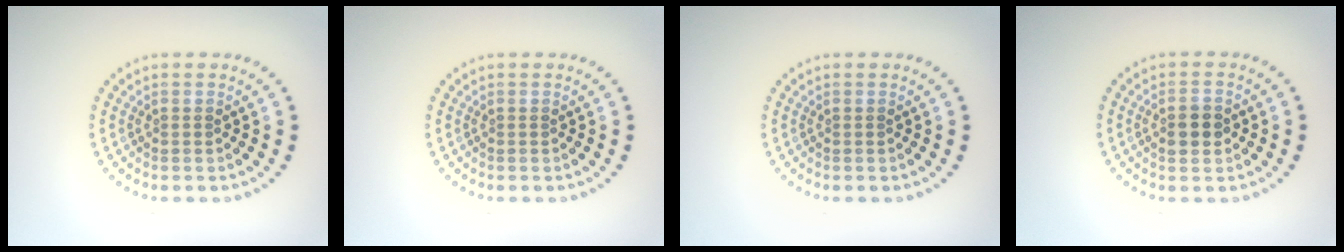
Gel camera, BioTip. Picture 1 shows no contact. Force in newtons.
{"total": 0.0}
{"total": 0.0}
{"total": 2.7, "press": 2.7, "slide": 0.1}